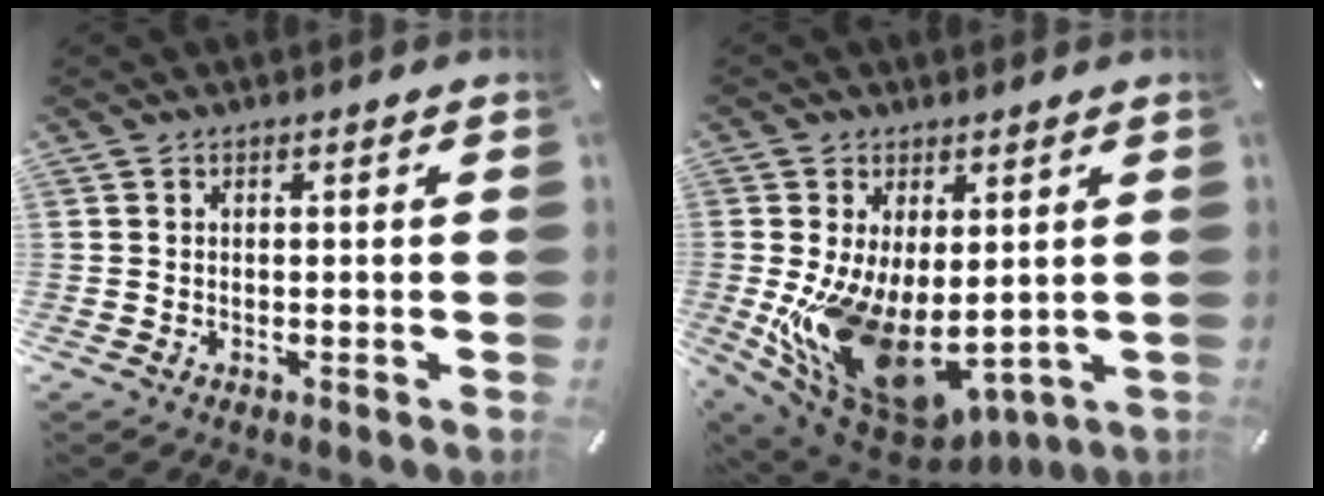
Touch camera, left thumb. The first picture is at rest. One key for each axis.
{"total": 18.9, "fx": -3.0, "fy": 11.6, "fz": 14.5, "tx": -0.250, "ty": -0.016, "tz": -0.023}